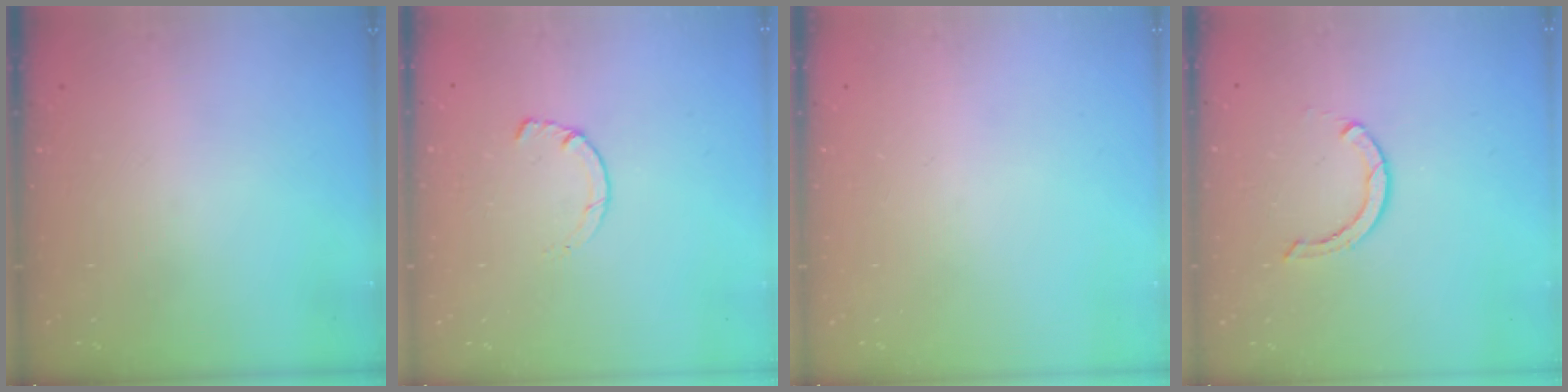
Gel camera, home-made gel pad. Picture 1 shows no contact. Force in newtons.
{"total": 1.4, "press": 1.4, "slide": 0.3}
{"total": 0.0}
{"total": 2.6, "press": 2.6, "slide": 0.1}